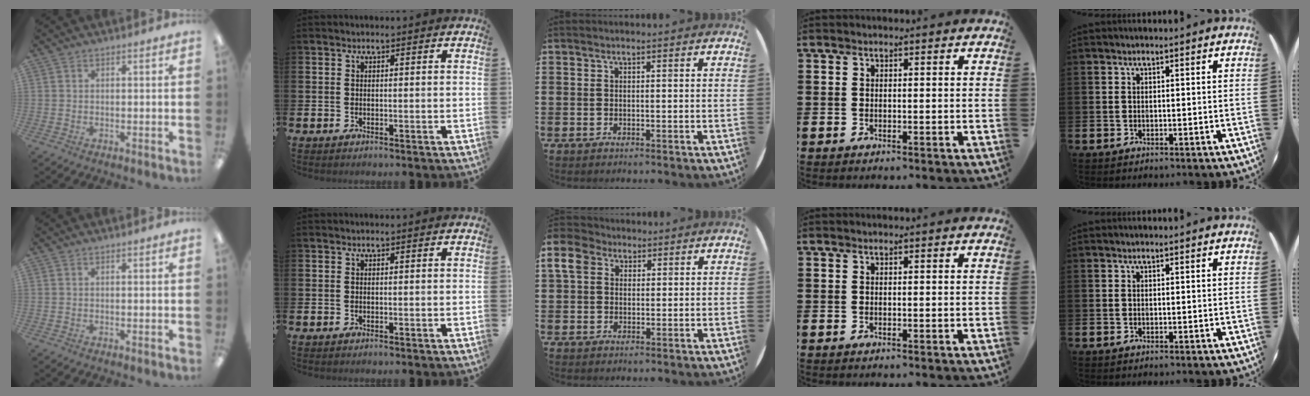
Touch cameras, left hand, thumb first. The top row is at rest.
{"middle": {"total": 4.5, "force": [2.2, 3.5, 1.9], "torque": [-0.050, 0.018, 0.040]}}